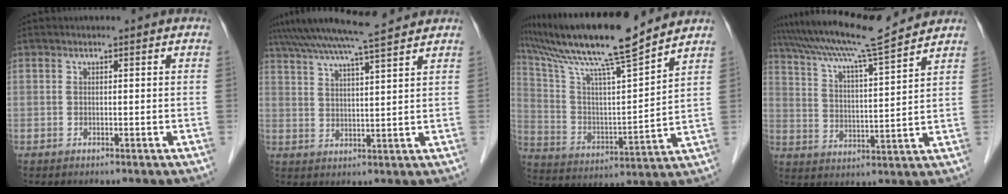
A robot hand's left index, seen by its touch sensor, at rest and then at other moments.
{"total": 12.5, "force": [10.9, -0.4, 6.2], "torque": [-0.114, 0.025, 0.163]}
{"total": 18.0, "force": [15.3, -0.5, 9.5], "torque": [-0.180, 0.006, 0.266]}
{"total": 13.9, "force": [12.6, -1.2, 5.7], "torque": [-0.110, 0.004, 0.204]}